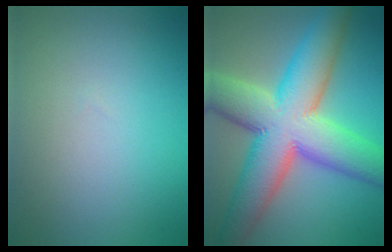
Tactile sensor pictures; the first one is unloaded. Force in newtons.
{"total": 13.3, "press": 13.2, "slide": 0.6}